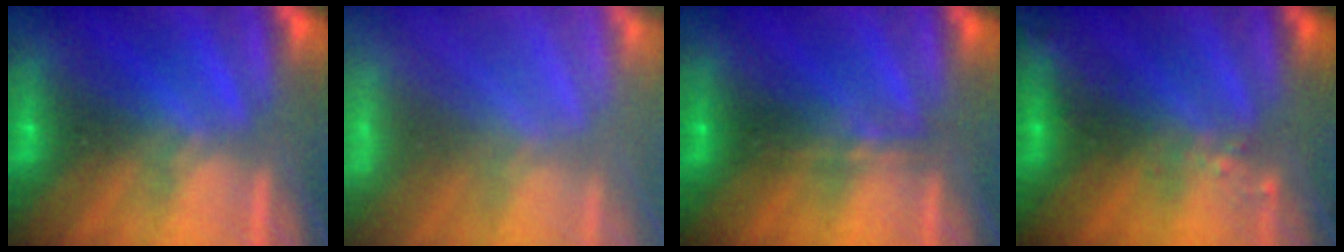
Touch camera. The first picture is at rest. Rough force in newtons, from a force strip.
{"total": 5.5}
{"total": 2.3}
{"total": 2.4}